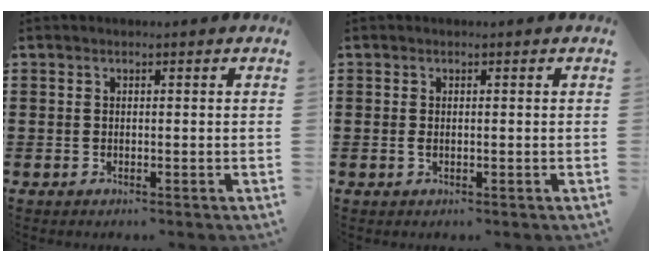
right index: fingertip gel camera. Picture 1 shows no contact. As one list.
[{"total": 0.7, "force": [-0.1, 0.2, 0.7], "torque": [-0.016, -0.004, -0.001]}]